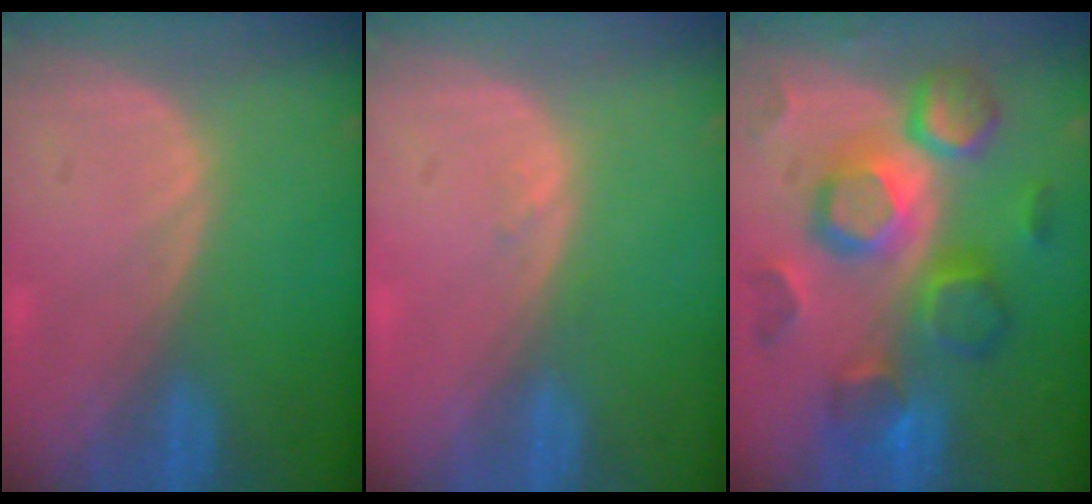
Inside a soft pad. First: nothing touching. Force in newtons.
{"total": 0.7, "press": 0.6, "slide": 0.3}
{"total": 12.0, "press": 11.9, "slide": 1.1}